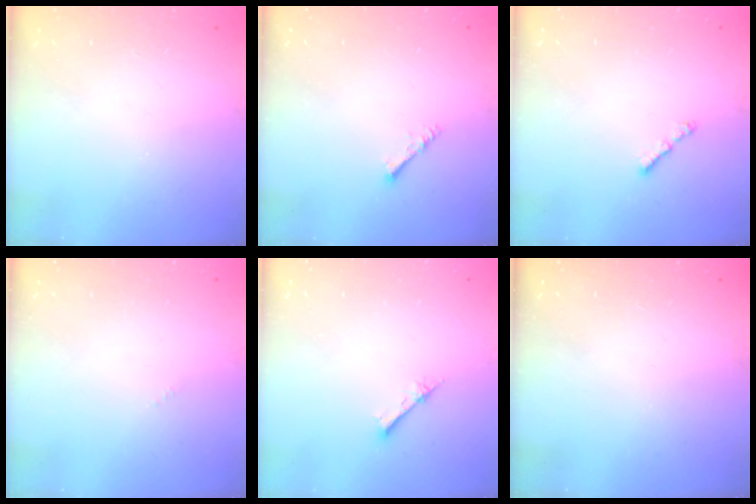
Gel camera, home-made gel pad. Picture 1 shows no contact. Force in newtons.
{"total": 1.4, "press": 1.4, "slide": 0.3}
{"total": 1.6, "press": 1.5, "slide": 0.5}
{"total": 0.0}
{"total": 2.7, "press": 2.6, "slide": 0.3}
{"total": 0.0}